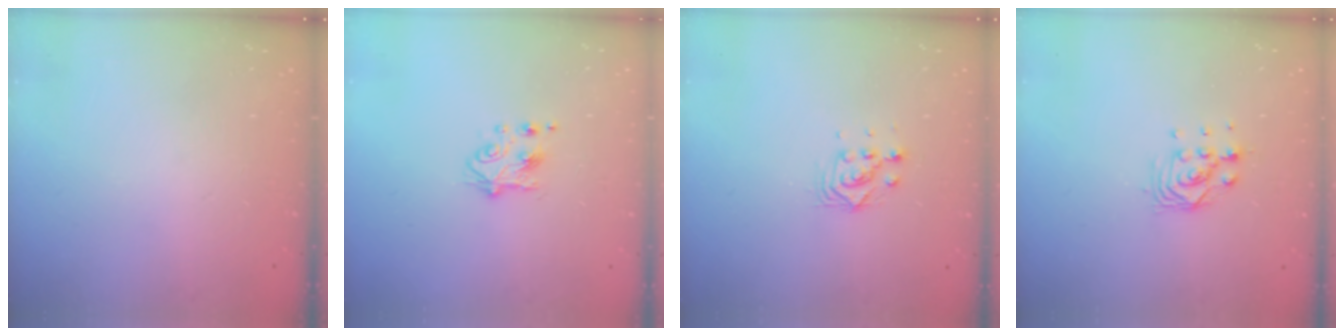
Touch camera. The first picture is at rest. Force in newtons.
{"total": 5.3, "press": 5.2, "slide": 0.8}
{"total": 4.8, "press": 4.8, "slide": 0.1}
{"total": 6.1, "press": 6.1, "slide": 0.9}